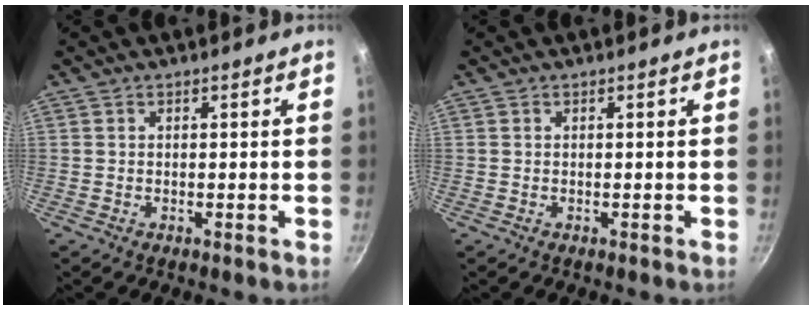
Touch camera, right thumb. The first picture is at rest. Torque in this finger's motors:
{"motor_torque": [0.00, 0.00, -0.02, 0.02, 0.00]}